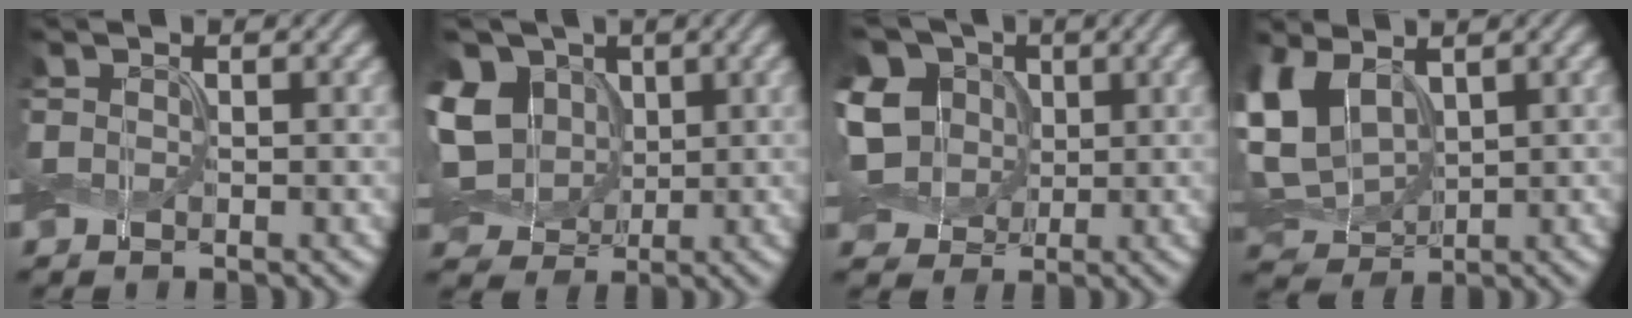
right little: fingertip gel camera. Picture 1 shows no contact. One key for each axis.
{"total": 10.3, "fx": 1.8, "fy": 8.1, "fz": 6.2, "tx": -0.142, "ty": 0.021, "tz": 0.021}
{"total": 11.3, "fx": 2.3, "fy": 9.1, "fz": 6.3, "tx": -0.150, "ty": 0.032, "tz": 0.035}
{"total": 7.9, "fx": 2.2, "fy": 4.9, "fz": 5.8, "tx": -0.149, "ty": 0.005, "tz": 0.041}